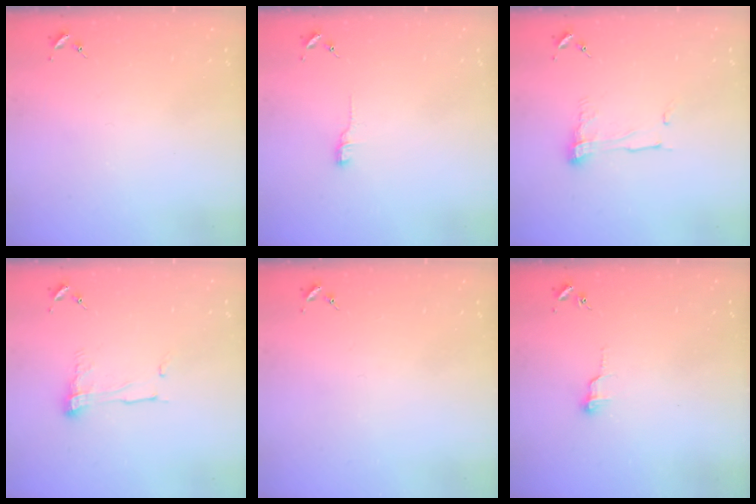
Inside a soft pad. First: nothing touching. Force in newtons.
{"total": 6.1, "press": 6.1, "slide": 0.6}
{"total": 8.4, "press": 8.4, "slide": 0.7}
{"total": 8.4, "press": 8.4, "slide": 0.7}
{"total": 0.0}
{"total": 4.7, "press": 4.7, "slide": 0.4}